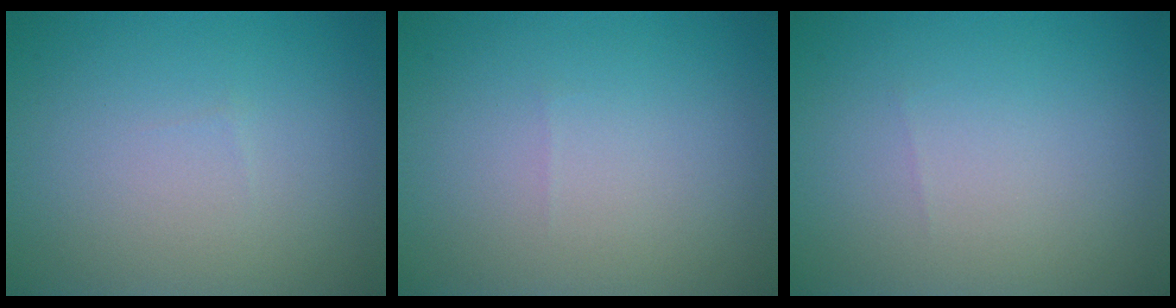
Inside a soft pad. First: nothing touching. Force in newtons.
{"total": 0.0}
{"total": 0.0}